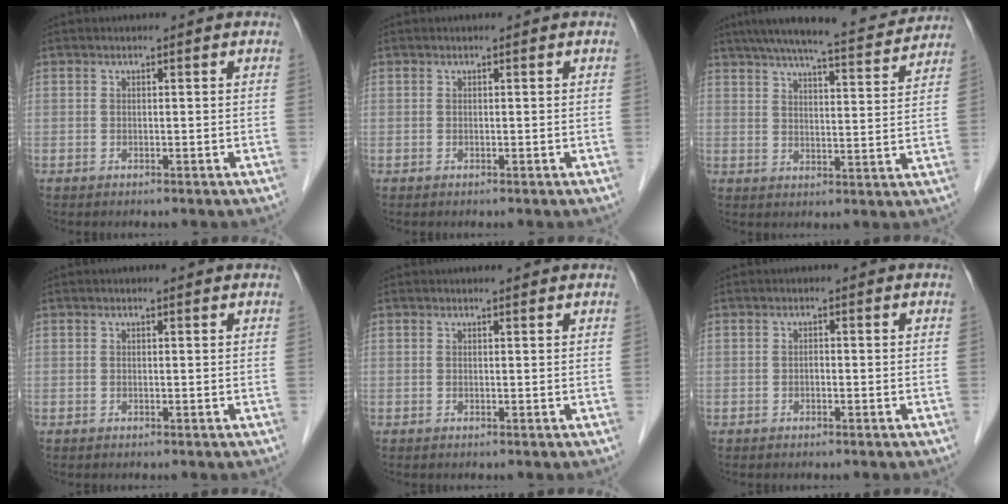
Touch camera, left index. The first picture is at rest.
{"total": 0.0}
{"total": 16.7, "force": [15.0, 1.5, 7.2], "torque": [-0.111, 0.008, 0.204]}
{"total": 0.0}
{"total": 0.6, "force": [0.6, -0.1, 0.0], "torque": [-0.011, -0.004, 0.006]}
{"total": 0.6, "force": [-0.3, 0.3, 0.4], "torque": [-0.006, 0.003, -0.005]}